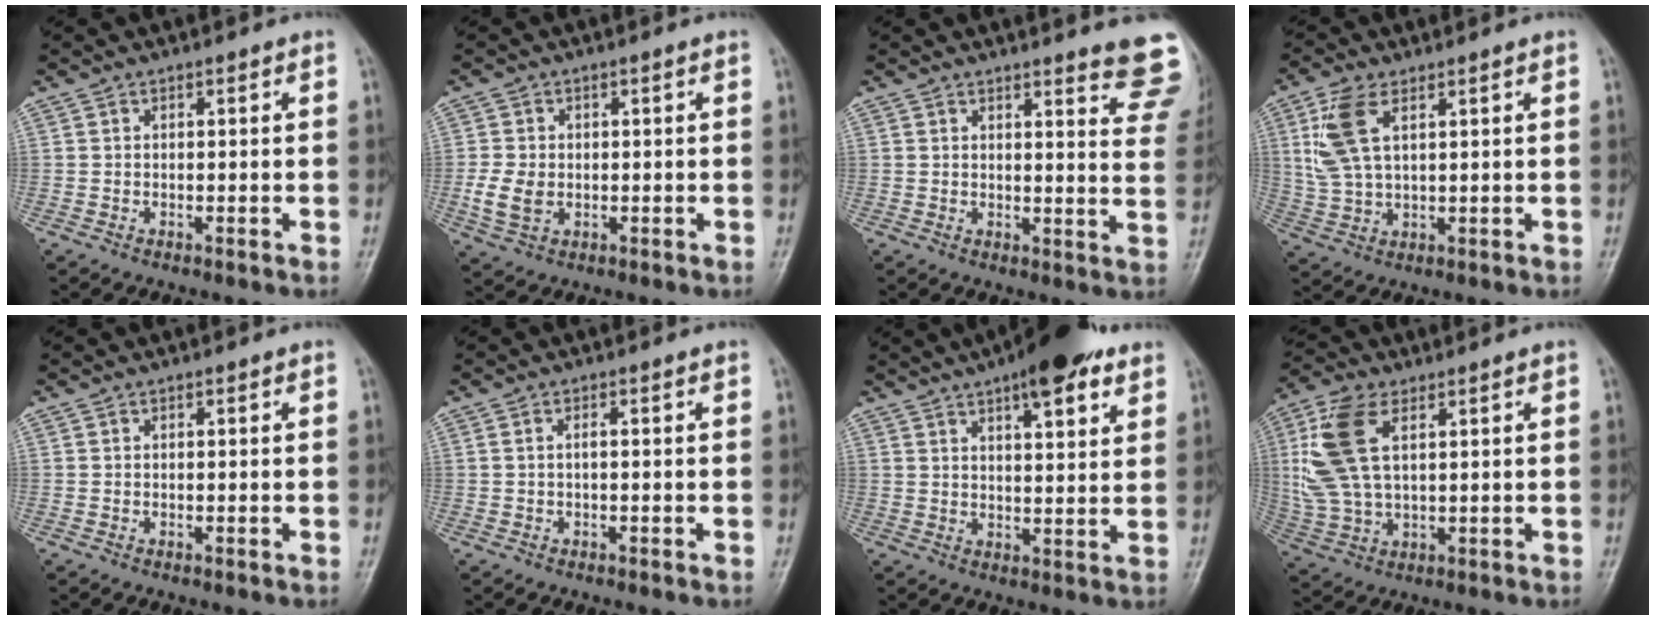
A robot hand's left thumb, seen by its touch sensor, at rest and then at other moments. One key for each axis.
{"total": 4.9, "fx": -0.5, "fy": 3.6, "fz": 3.3, "tx": -0.063, "ty": 0.000, "tz": -0.005}
{"total": 12.1, "fx": 10.3, "fy": 1.8, "fz": 6.2, "tx": -0.042, "ty": -0.075, "tz": 0.099}
{"total": 8.5, "fx": 3.2, "fy": 4.1, "fz": 6.7, "tx": -0.147, "ty": 0.003, "tz": 0.069}
{"total": 0.0}
{"total": 0.7, "fx": -0.2, "fy": 0.1, "fz": 0.7, "tx": -0.015, "ty": 0.009, "tz": -0.002}
{"total": 12.8, "fx": 7.7, "fy": 4.2, "fz": 9.3, "tx": -0.108, "ty": -0.024, "tz": 0.108}
{"total": 12.4, "fx": 3.6, "fy": 6.6, "fz": 9.9, "tx": -0.220, "ty": 0.006, "tz": 0.076}